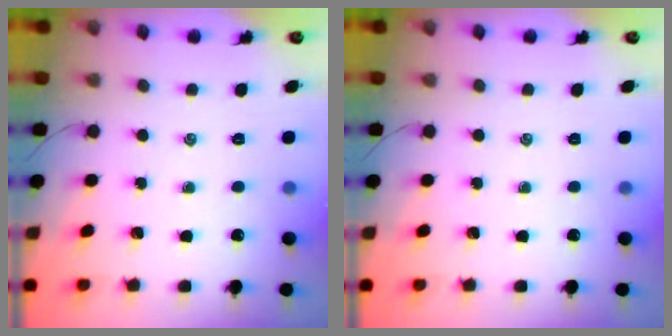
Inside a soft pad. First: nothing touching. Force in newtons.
{"total": 0.0}